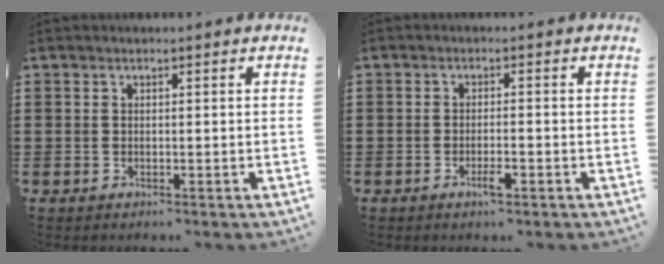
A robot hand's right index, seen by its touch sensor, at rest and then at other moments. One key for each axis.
{"total": 2.5, "fx": -1.2, "fy": 0.4, "fz": 2.1, "tx": -0.042, "ty": -0.004, "tz": -0.024}